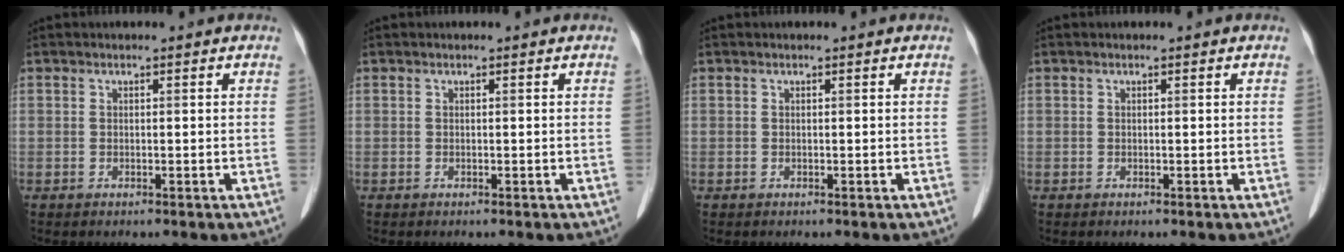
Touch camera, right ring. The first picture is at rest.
{"total": 0.0}
{"total": 0.0}
{"total": 0.0}